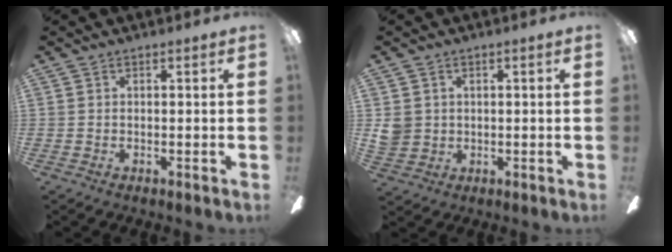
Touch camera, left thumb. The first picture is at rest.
{"total": 4.1, "force": [0.8, 4.0, 0.9], "torque": [-0.016, 0.009, 0.018]}